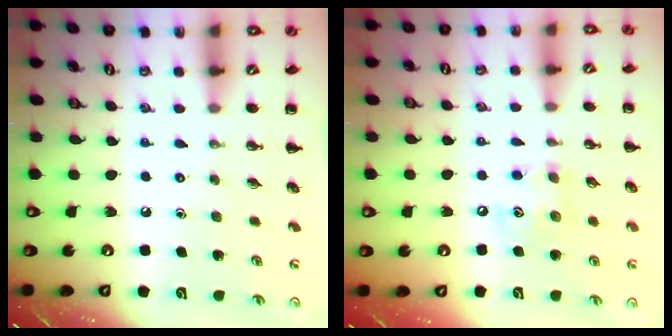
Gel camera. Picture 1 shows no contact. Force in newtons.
{"total": 7.0, "press": 6.9, "slide": 0.9}